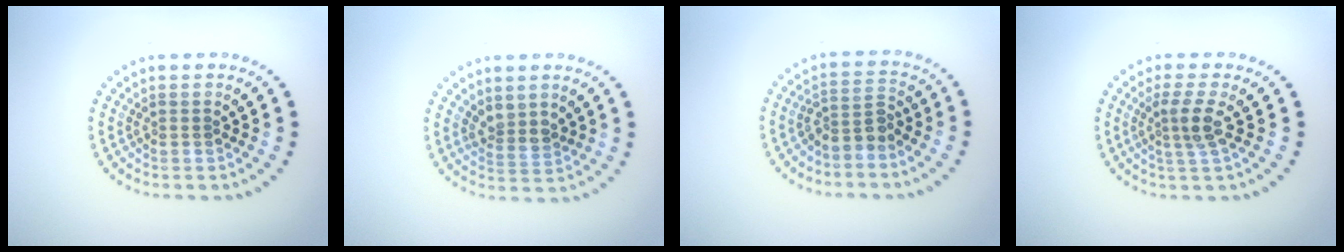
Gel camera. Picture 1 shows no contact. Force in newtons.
{"total": 2.0, "press": 1.6, "slide": 1.3}
{"total": 2.5, "press": 1.9, "slide": 1.7}
{"total": 2.5, "press": 1.9, "slide": 1.5}